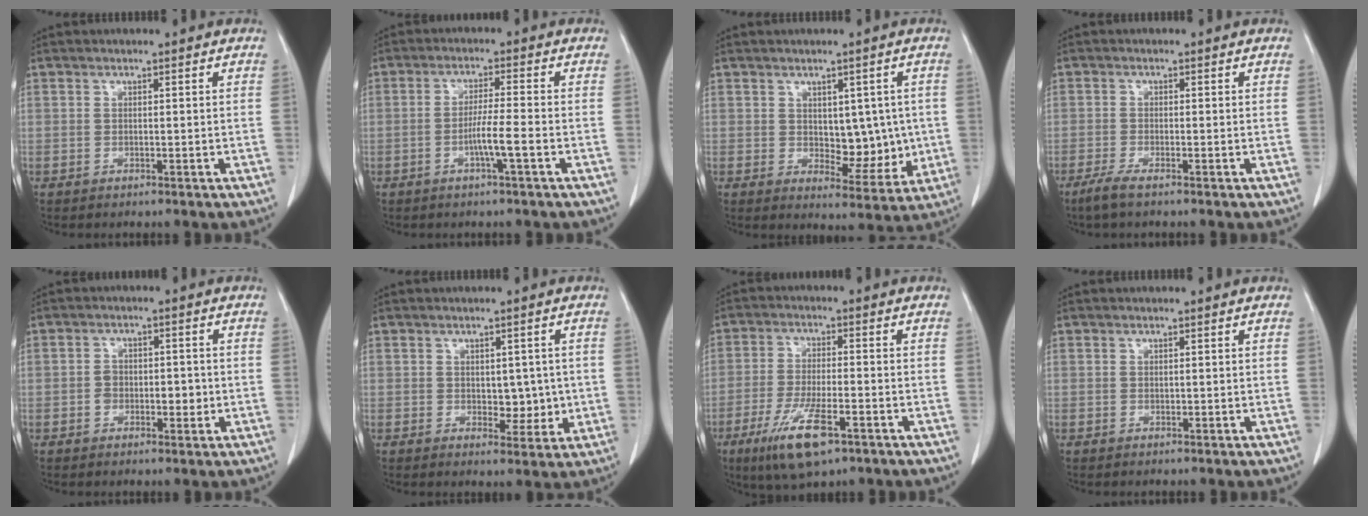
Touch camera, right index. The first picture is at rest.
{"total": 4.6, "force": [-1.7, -0.5, 4.2], "torque": [-0.078, -0.004, -0.033]}
{"total": 7.0, "force": [0.4, 4.0, 5.8], "torque": [-0.064, 0.000, 0.020]}
{"total": 2.2, "force": [-1.6, -0.1, 1.5], "torque": [-0.040, -0.007, -0.037]}
{"total": 4.0, "force": [-0.8, 2.7, 2.9], "torque": [-0.042, 0.010, -0.010]}
{"total": 4.3, "force": [0.0, 2.6, 3.4], "torque": [-0.036, -0.002, 0.008]}
{"total": 10.1, "force": [-5.4, 2.3, 8.2], "torque": [-0.160, -0.021, -0.089]}
{"total": 0.0}